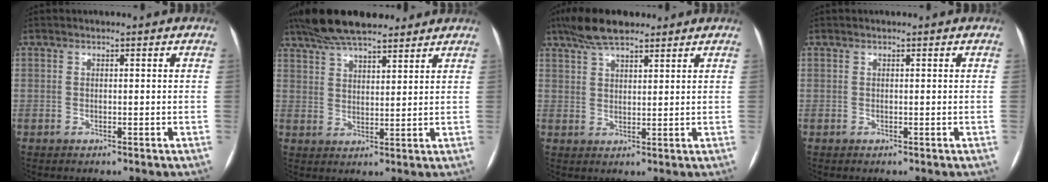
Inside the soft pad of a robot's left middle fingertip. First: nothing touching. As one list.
[{"total": 14.1, "force": [11.6, 3.7, 7.2], "torque": [-0.133, 0.038, 0.192]}, {"total": 7.0, "force": [5.4, 2.1, 4.0], "torque": [-0.080, 0.022, 0.096]}, {"total": 0.0}]